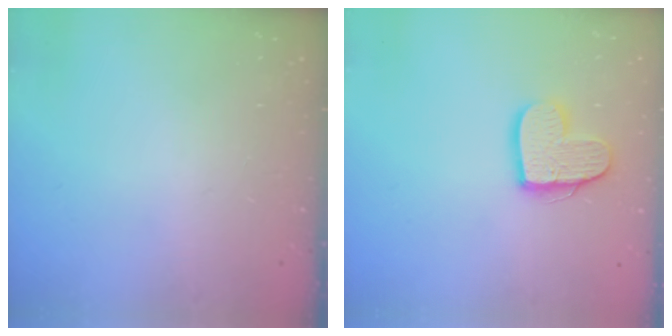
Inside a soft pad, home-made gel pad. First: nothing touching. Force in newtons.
{"total": 11.5, "press": 11.5, "slide": 0.6}